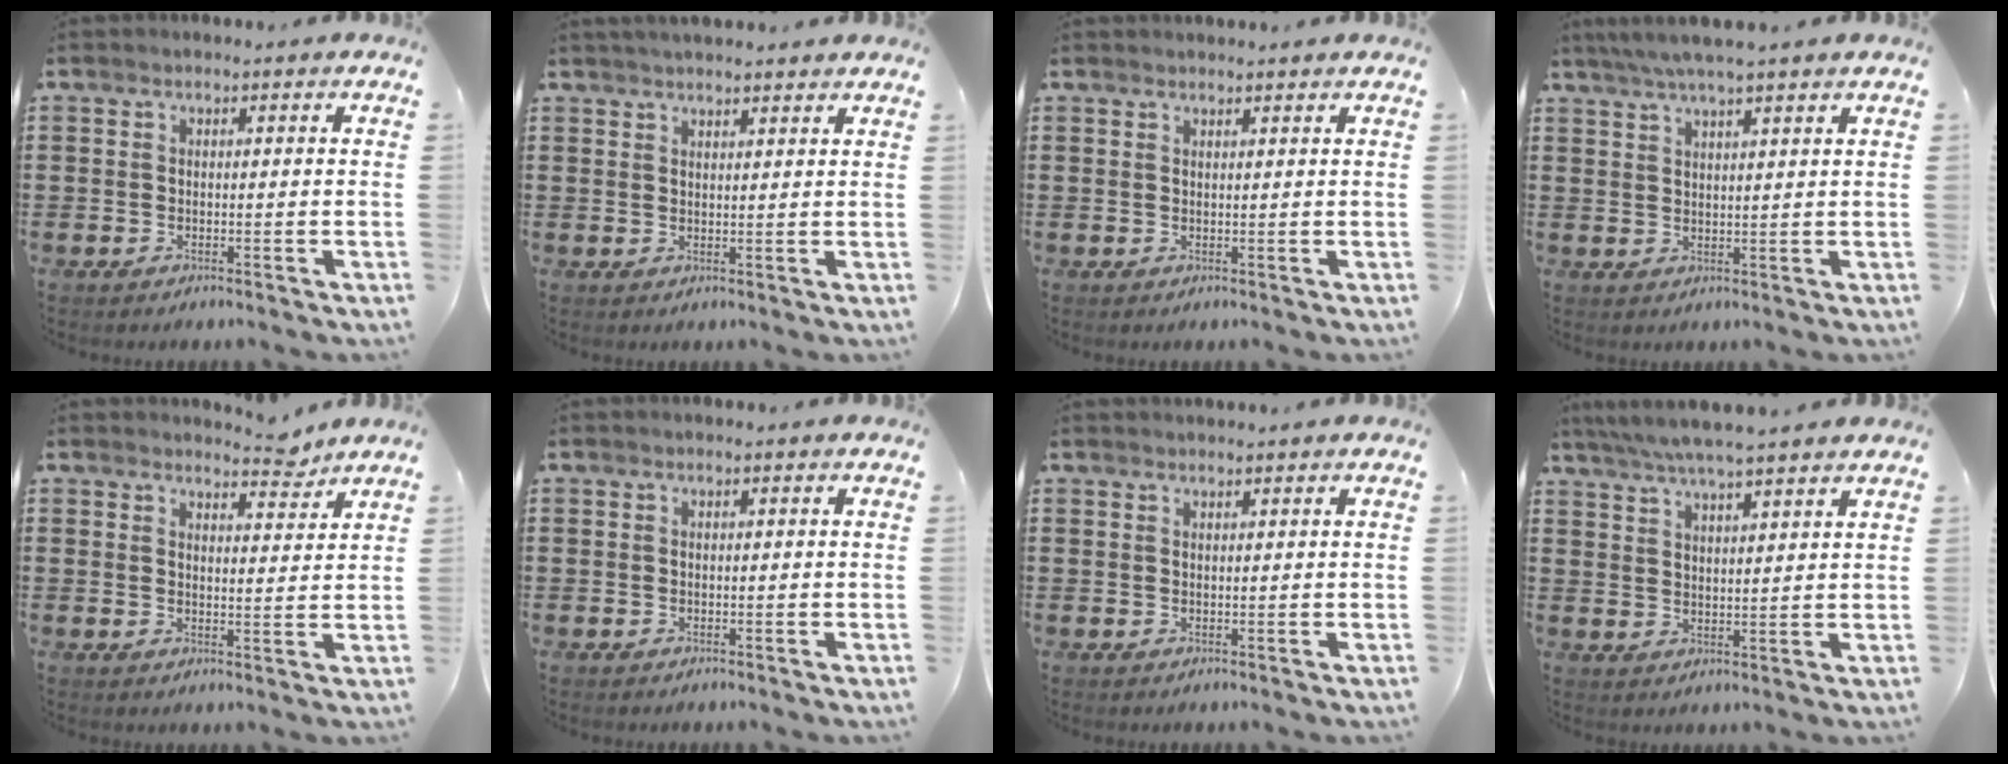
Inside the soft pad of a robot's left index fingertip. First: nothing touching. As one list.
[{"total": 2.1, "force": [2.1, -0.1, 0.3], "torque": [-0.010, -0.002, 0.039]}, {"total": 1.1, "force": [1.1, -0.1, 0.2], "torque": [-0.006, -0.002, 0.021]}, {"total": 3.6, "force": [3.1, -0.4, 1.7], "torque": [-0.043, -0.004, 0.056]}, {"total": 4.4, "force": [4.2, 0.7, 1.2], "torque": [-0.018, -0.021, 0.075]}, {"total": 0.0}, {"total": 1.0, "force": [1.0, -0.2, 0.1], "torque": [-0.003, -0.003, 0.020]}, {"total": 4.7, "force": [4.4, -0.4, 1.6], "torque": [-0.047, -0.021, 0.076]}]